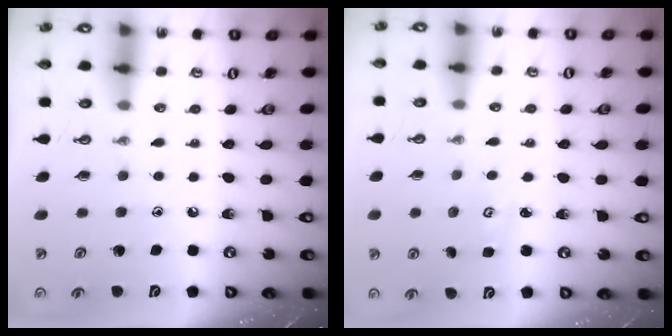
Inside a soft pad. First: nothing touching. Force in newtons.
{"total": 2.0, "press": 2.0, "slide": 0.4}